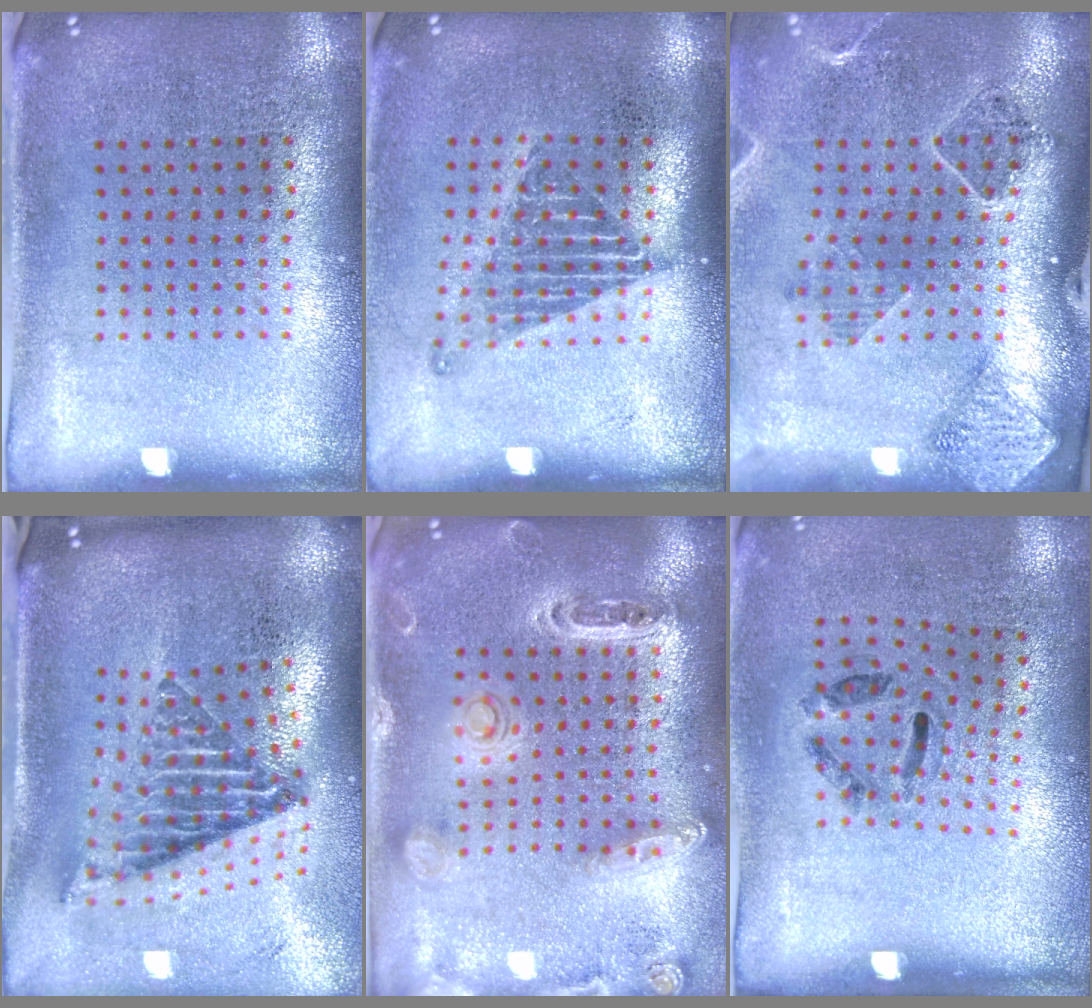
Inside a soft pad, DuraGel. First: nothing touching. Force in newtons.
{"total": 1.2, "press": 1.0, "slide": 0.7}
{"total": 1.5, "press": 1.5, "slide": 0.1}
{"total": 2.7, "press": 1.7, "slide": 2.1}
{"total": 1.3, "press": 1.3, "slide": 0.2}
{"total": 1.3, "press": 0.6, "slide": 1.1}